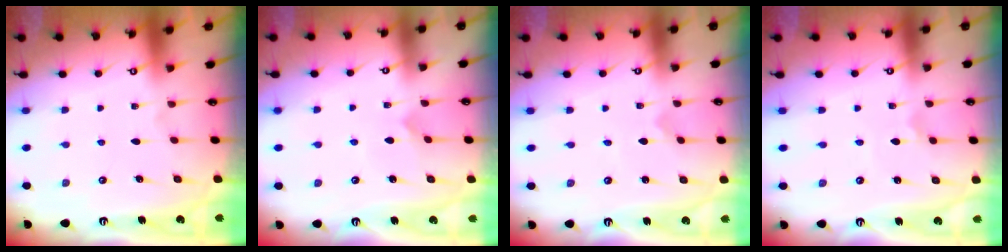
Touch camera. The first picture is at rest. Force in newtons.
{"total": 2.8, "press": 2.8, "slide": 0.3}
{"total": 0.0}
{"total": 0.7, "press": 0.5, "slide": 0.4}